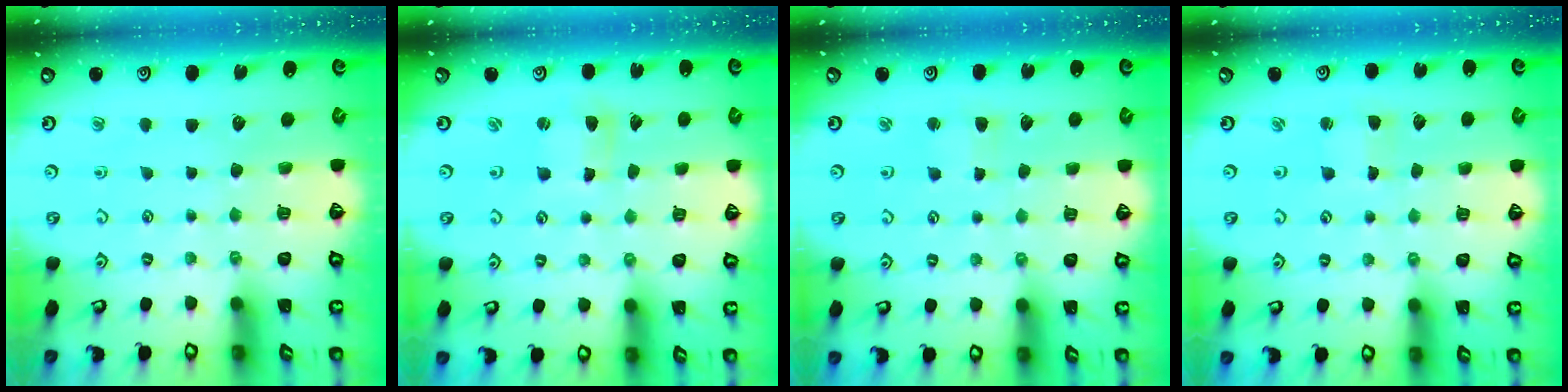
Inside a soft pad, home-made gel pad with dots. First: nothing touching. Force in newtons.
{"total": 2.1, "press": 2.1, "slide": 0.3}
{"total": 2.3, "press": 2.3, "slide": 0.4}
{"total": 2.2, "press": 2.2, "slide": 0.1}